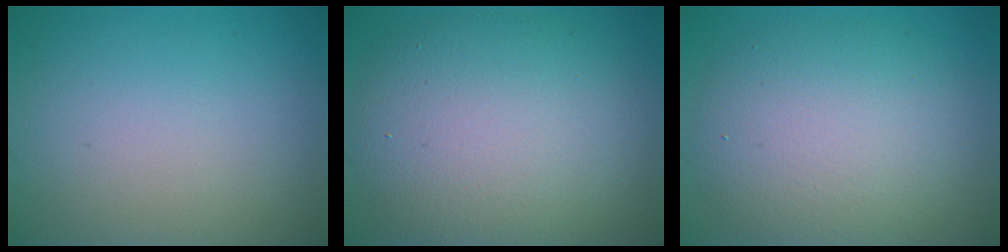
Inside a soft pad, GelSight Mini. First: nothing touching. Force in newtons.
{"total": 9.8, "press": 9.8, "slide": 0.8}
{"total": 7.5, "press": 7.5, "slide": 0.2}